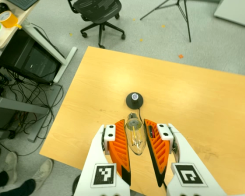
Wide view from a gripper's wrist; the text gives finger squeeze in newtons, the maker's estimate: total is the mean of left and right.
{"total": 10.3, "left": 10.0, "right": 10.6}